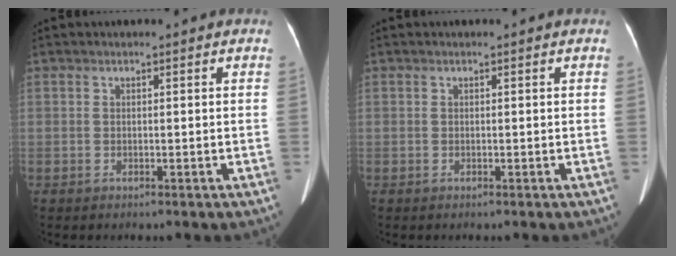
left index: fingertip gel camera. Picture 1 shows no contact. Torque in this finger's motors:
{"motor_torque": [0.13, -0.04, 0.05, 0.01]}